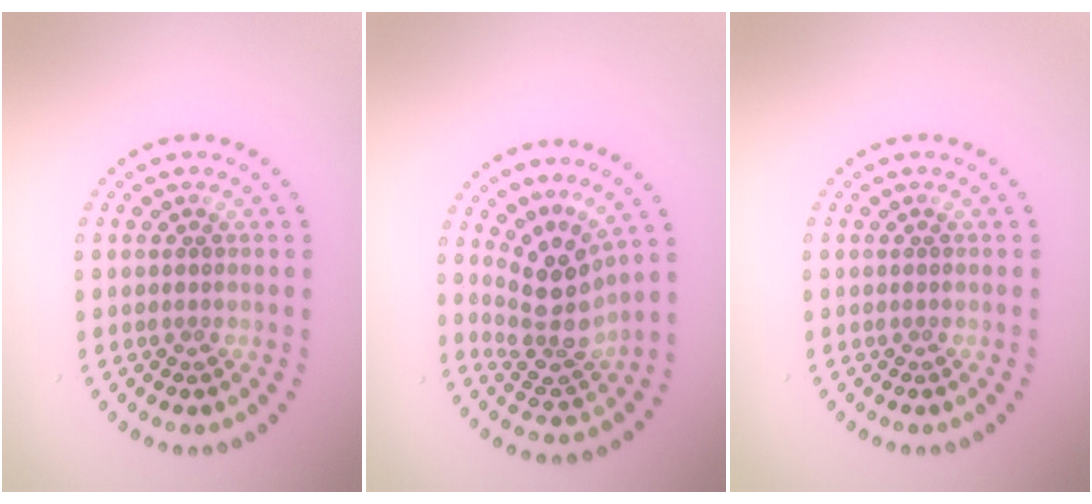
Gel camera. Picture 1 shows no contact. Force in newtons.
{"total": 4.3, "press": 3.2, "slide": 2.8}
{"total": 0.0}